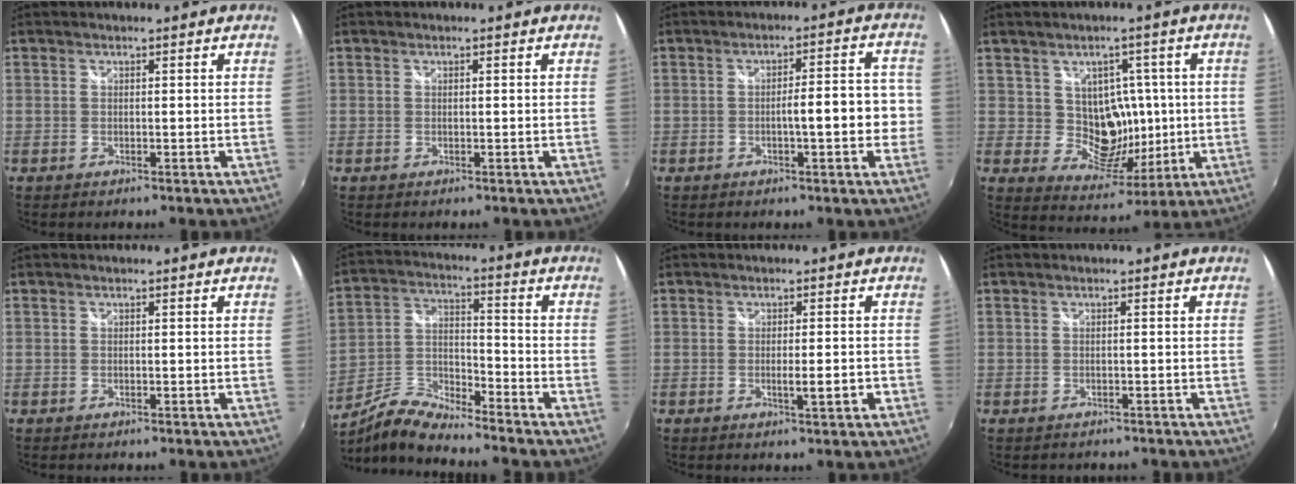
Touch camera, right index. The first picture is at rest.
{"total": 0.0}
{"total": 7.4, "force": [-1.3, 1.7, 7.1], "torque": [-0.109, 0.007, -0.015]}
{"total": 9.1, "force": [0.9, 8.2, 3.8], "torque": [-0.066, 0.002, 0.029]}
{"total": 0.0}
{"total": 8.8, "force": [-7.2, 1.8, 4.8], "torque": [-0.103, 0.004, -0.145]}
{"total": 3.6, "force": [-1.0, 0.3, 3.5], "torque": [-0.054, -0.007, -0.014]}
{"total": 1.4, "force": [-1.2, 0.6, 0.4], "torque": [-0.011, -0.005, -0.012]}